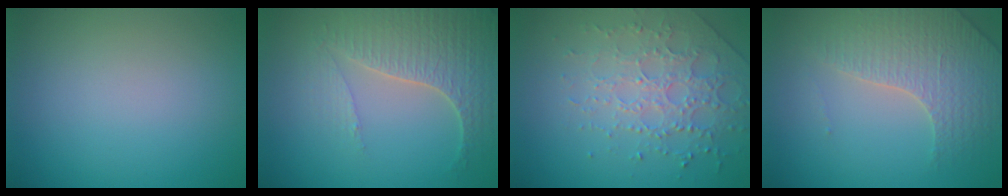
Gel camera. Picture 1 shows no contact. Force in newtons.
{"total": 4.6, "press": 4.1, "slide": 2.0}
{"total": 3.7, "press": 3.5, "slide": 1.1}
{"total": 3.6, "press": 3.5, "slide": 1.0}